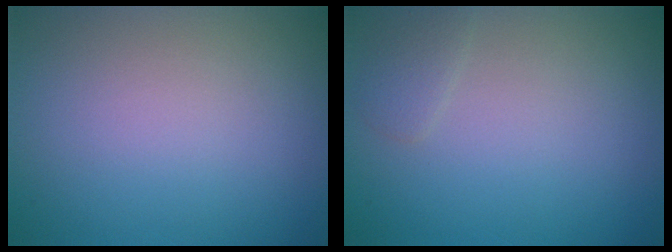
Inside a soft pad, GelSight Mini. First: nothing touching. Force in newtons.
{"total": 1.1, "press": 1.1, "slide": 0.1}